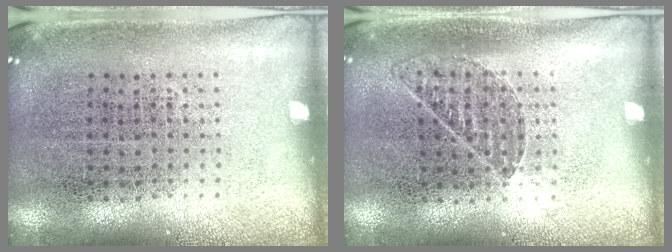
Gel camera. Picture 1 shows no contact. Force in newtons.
{"total": 0.8, "press": 0.8, "slide": 0.2}